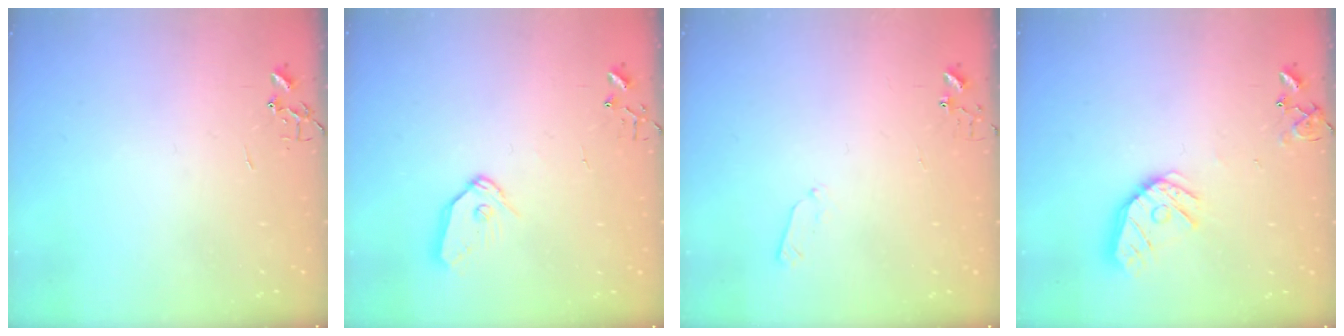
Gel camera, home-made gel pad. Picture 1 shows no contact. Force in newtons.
{"total": 8.9, "press": 8.8, "slide": 0.6}
{"total": 3.4, "press": 3.4, "slide": 0.5}
{"total": 14.4, "press": 14.3, "slide": 1.9}